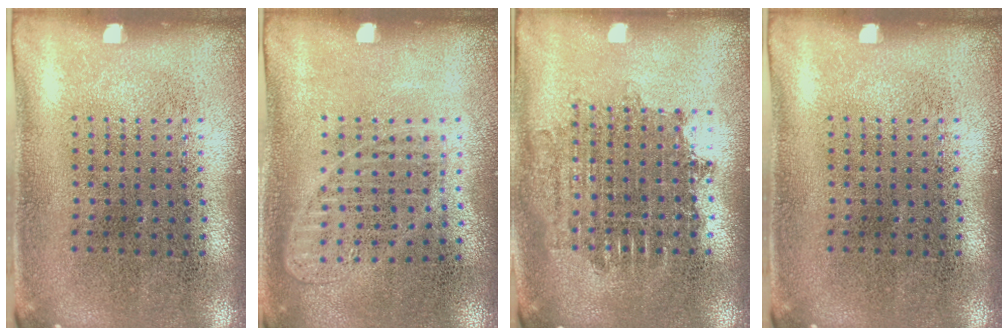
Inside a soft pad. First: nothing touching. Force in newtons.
{"total": 0.9, "press": 0.9, "slide": 0.1}
{"total": 1.8, "press": 1.5, "slide": 1.0}
{"total": 0.0}